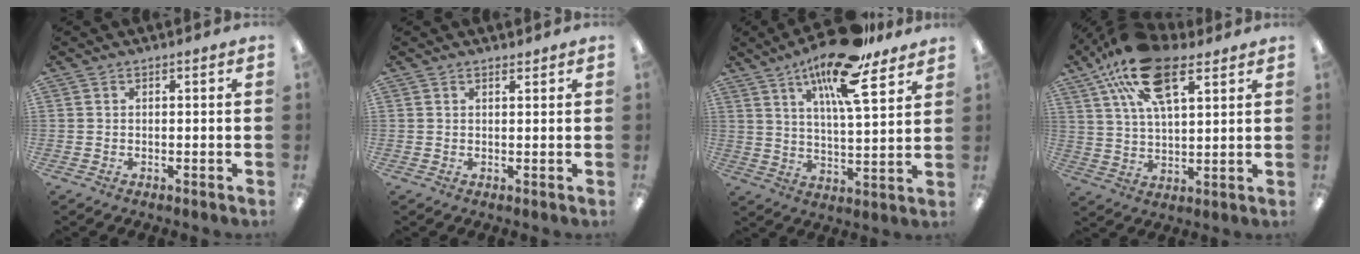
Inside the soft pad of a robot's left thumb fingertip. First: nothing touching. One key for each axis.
{"total": 1.1, "fx": 1.0, "fy": 0.3, "fz": 0.4, "tx": -0.009, "ty": -0.001, "tz": 0.019}
{"total": 16.7, "fx": 11.3, "fy": 4.3, "fz": 11.6, "tx": -0.195, "ty": -0.053, "tz": 0.182}
{"total": 19.4, "fx": 10.5, "fy": 9.2, "fz": 13.5, "tx": -0.250, "ty": -0.022, "tz": 0.183}